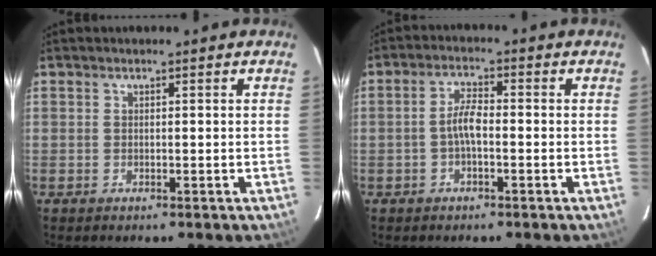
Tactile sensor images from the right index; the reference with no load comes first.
{"total": 3.7, "force": [-1.0, 1.1, 3.3], "torque": [-0.069, 0.010, -0.020]}